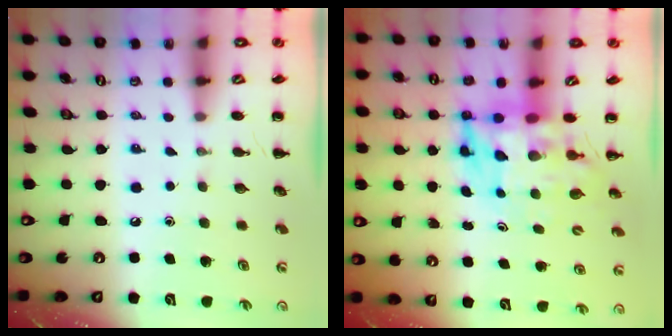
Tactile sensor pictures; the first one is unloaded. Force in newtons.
{"total": 6.5, "press": 6.2, "slide": 2.0}